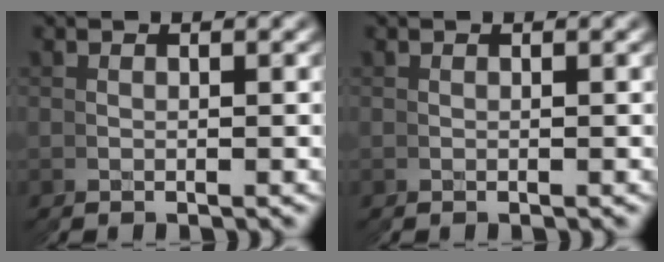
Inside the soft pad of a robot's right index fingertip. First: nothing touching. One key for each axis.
{"total": 0.0}